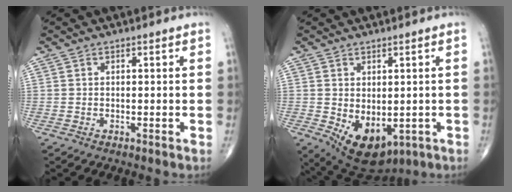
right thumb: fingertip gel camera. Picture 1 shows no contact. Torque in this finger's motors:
{"motor_torque": [-0.38, 0.60, 0.26, -0.05, 0.30]}